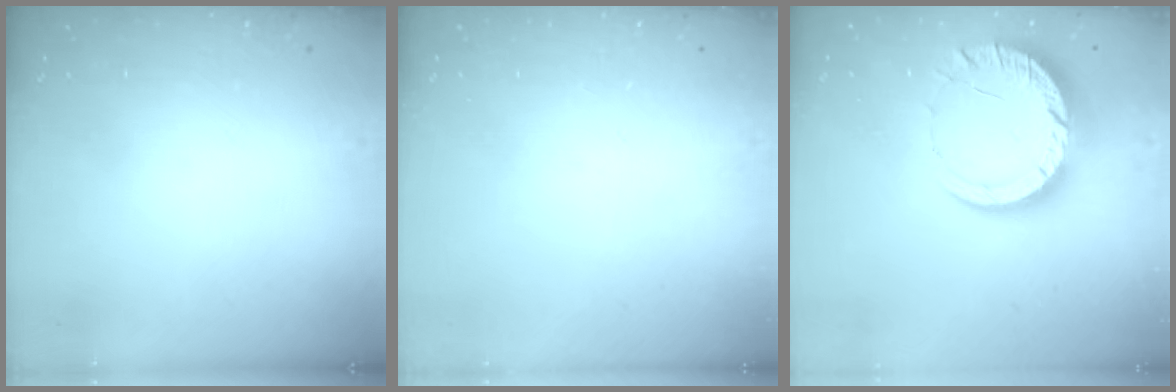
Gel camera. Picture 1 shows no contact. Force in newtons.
{"total": 0.0}
{"total": 14.0, "press": 14.0, "slide": 1.3}